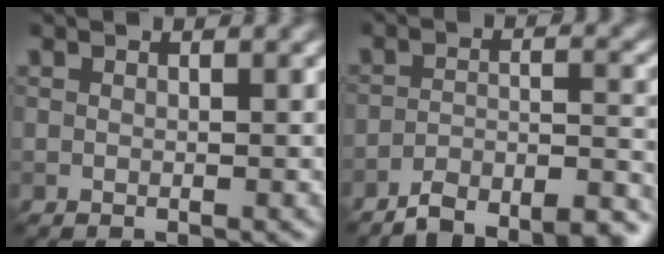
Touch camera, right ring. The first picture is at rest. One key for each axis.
{"total": 8.4, "fx": -7.5, "fy": 1.7, "fz": 3.2, "tx": -0.037, "ty": 0.003, "tz": -0.116}